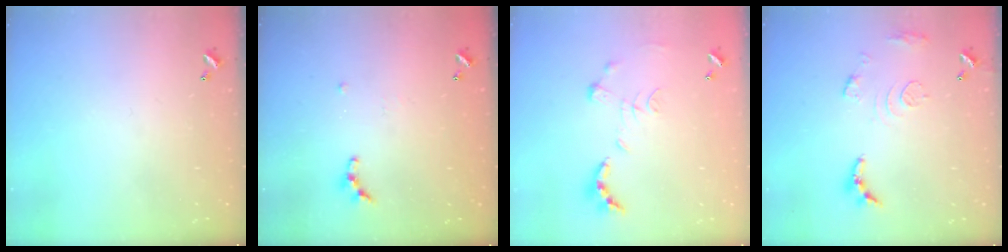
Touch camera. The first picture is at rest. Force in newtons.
{"total": 4.9, "press": 4.9, "slide": 0.5}
{"total": 1.3, "press": 1.2, "slide": 0.3}
{"total": 11.0, "press": 10.9, "slide": 0.9}